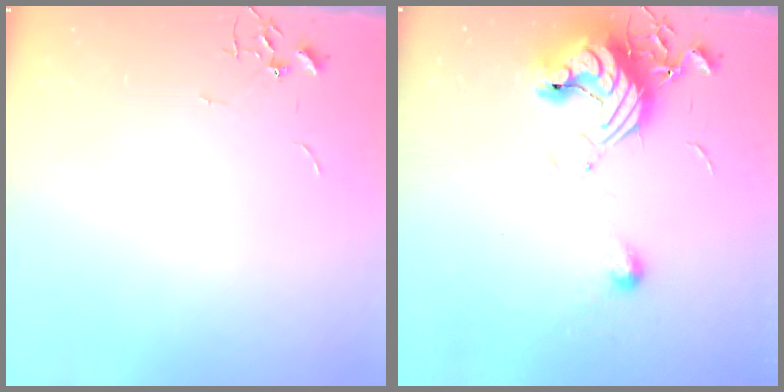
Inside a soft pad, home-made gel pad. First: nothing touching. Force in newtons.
{"total": 12.9, "press": 12.8, "slide": 1.2}